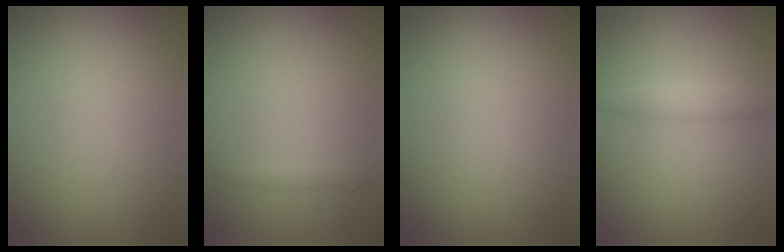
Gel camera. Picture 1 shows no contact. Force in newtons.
{"total": 0.6, "press": 0.6, "slide": 0.0}
{"total": 0.0}
{"total": 1.9, "press": 1.9, "slide": 0.1}